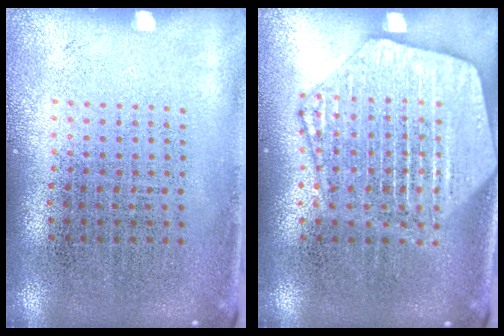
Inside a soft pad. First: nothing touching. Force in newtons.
{"total": 3.7, "press": 3.6, "slide": 0.5}